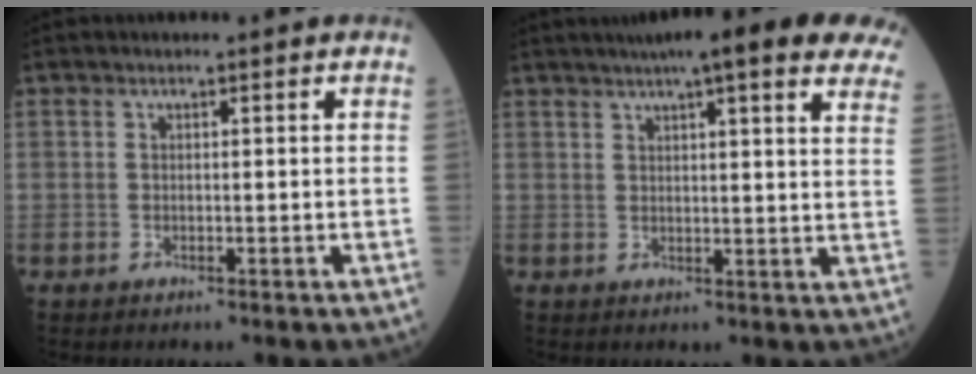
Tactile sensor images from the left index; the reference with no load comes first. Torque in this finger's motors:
{"motor_torque": [1.06, -1.08, 0.42, 0.07]}